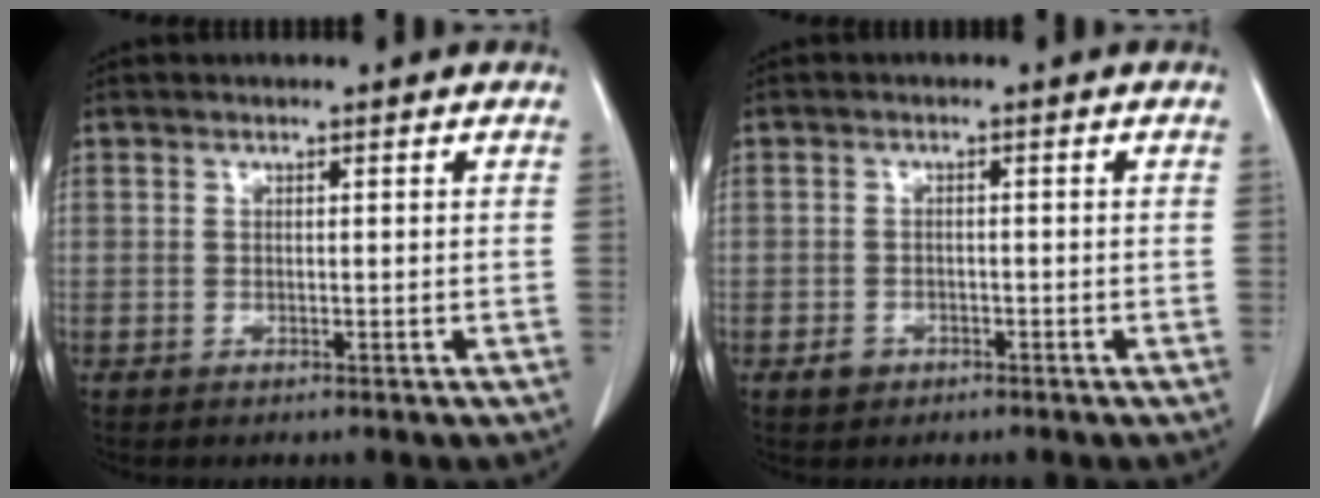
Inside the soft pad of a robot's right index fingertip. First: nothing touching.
{"total": 2.0, "force": [-1.2, 1.5, 0.5], "torque": [-0.010, 0.004, -0.015]}